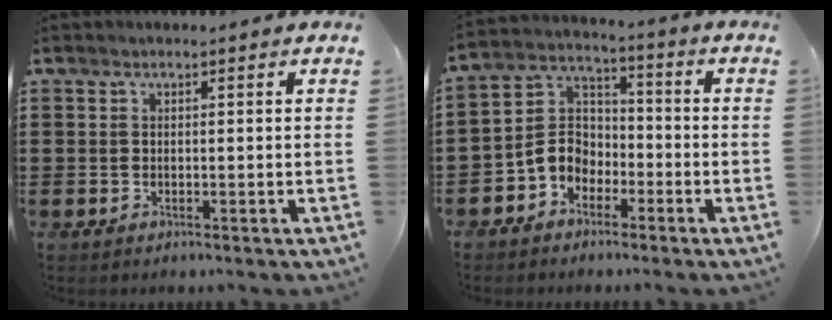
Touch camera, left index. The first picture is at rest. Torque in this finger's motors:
{"motor_torque": [0.74, 0.60, 0.40, 0.06]}